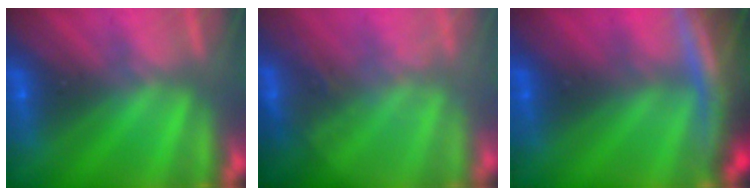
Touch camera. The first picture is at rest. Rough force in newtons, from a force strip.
{"total": 2.7}
{"total": 7.4}